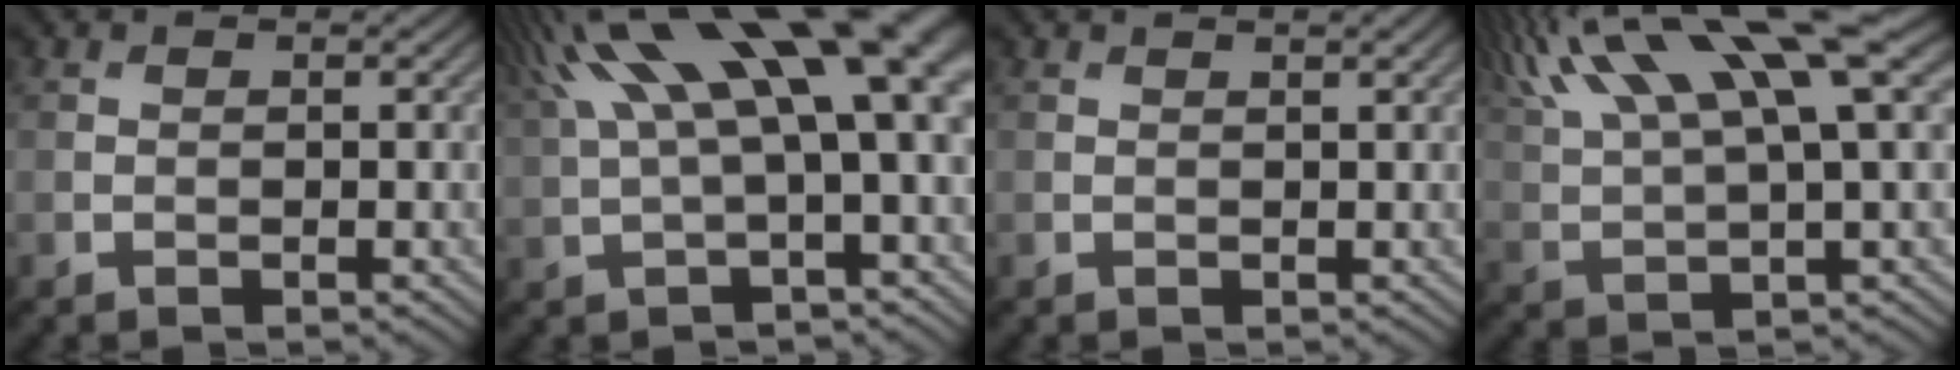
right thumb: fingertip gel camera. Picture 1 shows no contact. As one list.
[{"total": 16.5, "force": [5.7, 4.4, 14.9], "torque": [-0.270, 0.030, 0.116]}, {"total": 1.3, "force": [0.9, 0.0, 1.0], "torque": [-0.013, 0.003, 0.011]}, {"total": 14.7, "force": [8.5, 3.3, 11.6], "torque": [-0.245, 0.024, 0.162]}]